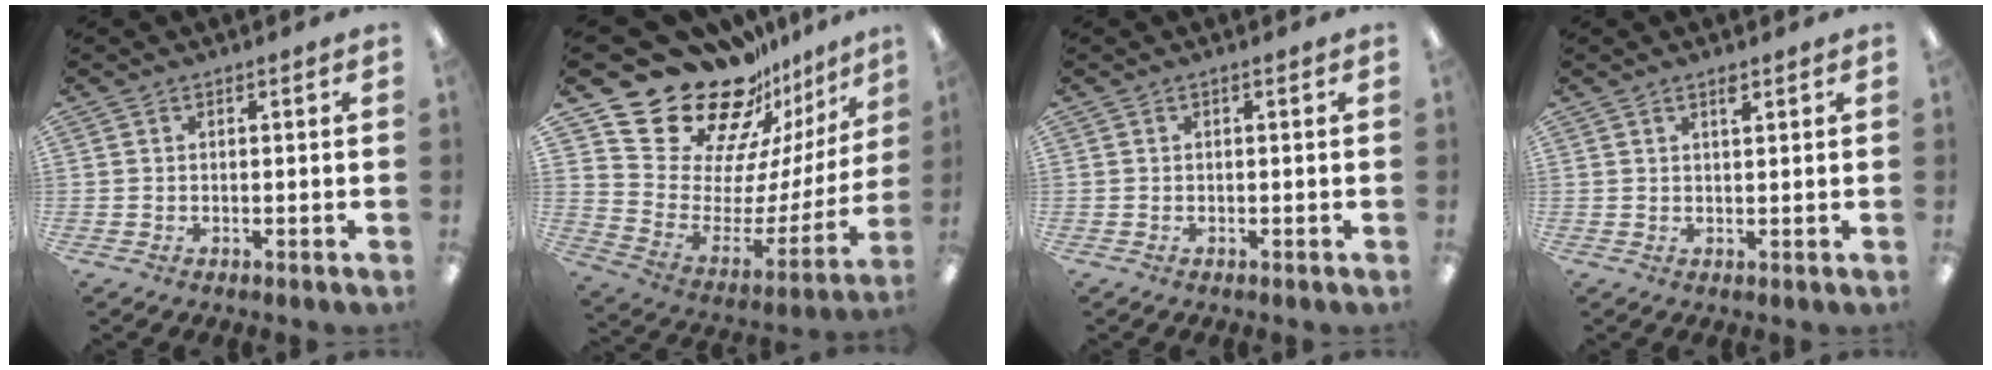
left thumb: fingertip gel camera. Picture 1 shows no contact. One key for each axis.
{"total": 24.9, "fx": 20.6, "fy": 11.2, "fz": 8.5, "tx": -0.135, "ty": -0.153, "tz": 0.383}
{"total": 0.0}
{"total": 1.9, "fx": 1.5, "fy": 0.4, "fz": 1.1, "tx": -0.017, "ty": -0.003, "tz": 0.024}